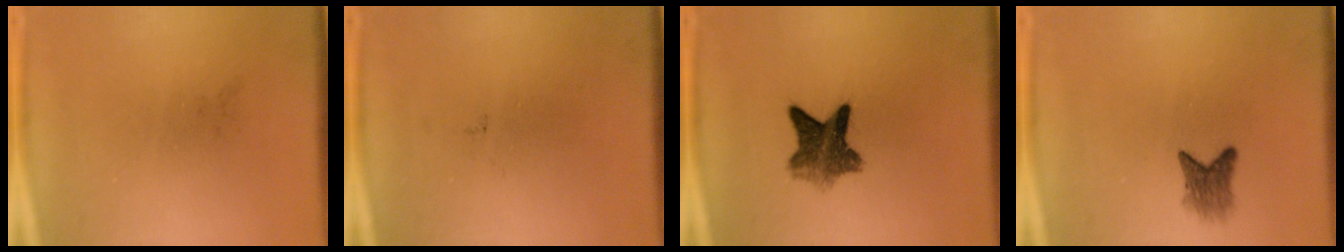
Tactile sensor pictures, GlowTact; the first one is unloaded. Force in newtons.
{"total": 0.0}
{"total": 6.9}
{"total": 2.9}